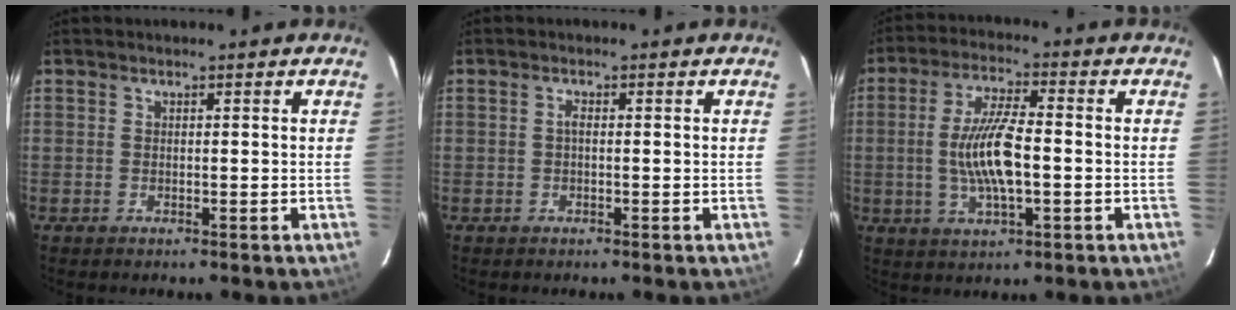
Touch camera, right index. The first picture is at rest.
{"total": 0.8, "force": [-0.1, 0.3, 0.7], "torque": [-0.015, 0.005, -0.003]}
{"total": 10.7, "force": [-1.3, 2.8, 10.2], "torque": [-0.200, -0.001, -0.023]}